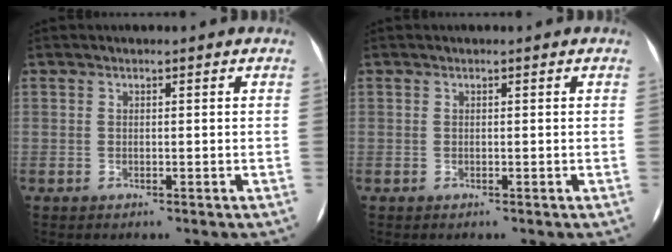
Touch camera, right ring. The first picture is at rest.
{"total": 0.0}